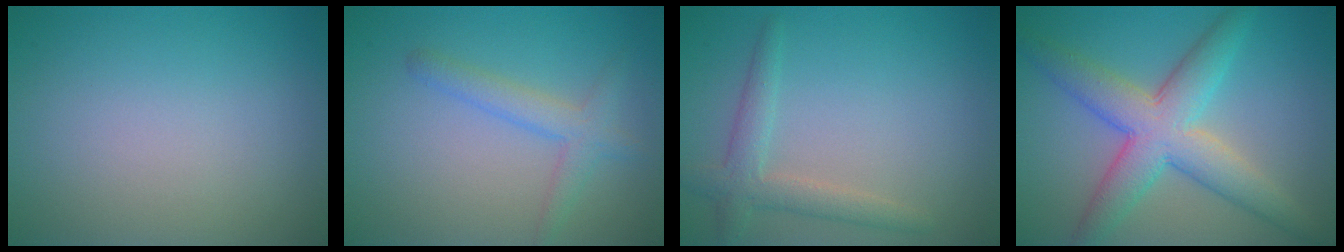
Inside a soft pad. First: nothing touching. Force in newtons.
{"total": 2.0, "press": 2.0, "slide": 0.1}
{"total": 2.7, "press": 2.7, "slide": 0.1}
{"total": 6.8, "press": 6.8, "slide": 0.2}